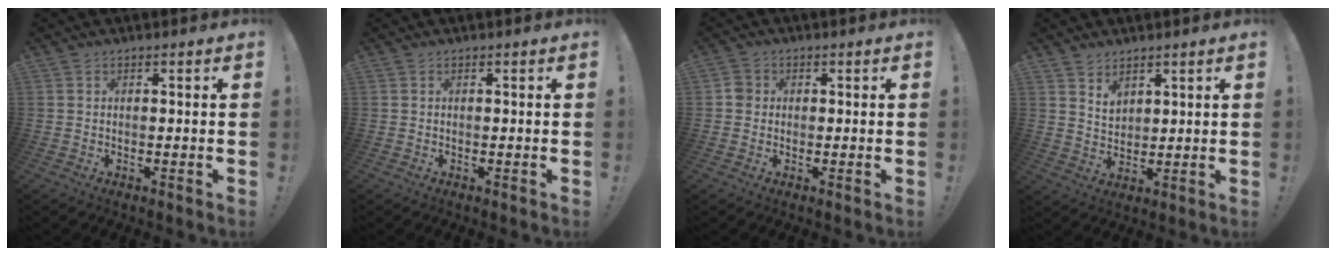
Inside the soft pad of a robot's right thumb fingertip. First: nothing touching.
{"total": 0.0}
{"total": 3.1, "force": [-0.2, 2.9, 1.1], "torque": [-0.012, 0.009, -0.003]}
{"total": 4.8, "force": [3.6, 3.0, 1.0], "torque": [-0.006, -0.032, 0.065]}